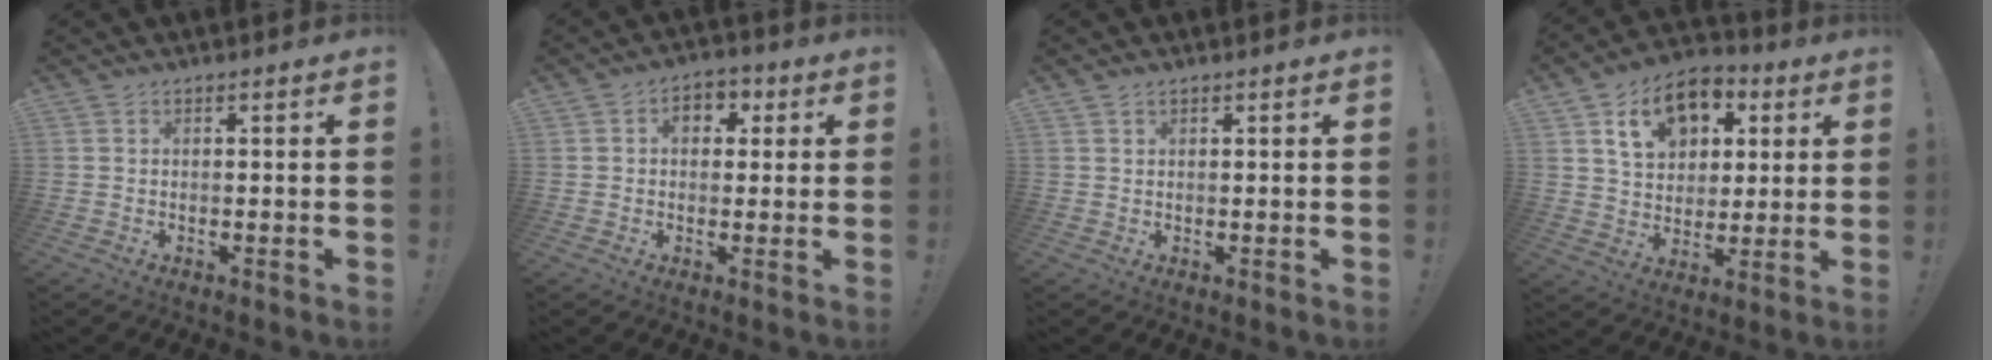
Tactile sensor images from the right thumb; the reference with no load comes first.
{"total": 6.2, "force": [1.8, 4.7, 3.7], "torque": [-0.040, -0.002, 0.028]}
{"total": 0.7, "force": [0.5, 0.3, 0.3], "torque": [-0.005, 0.000, 0.009]}
{"total": 14.9, "force": [6.8, 10.5, 8.0], "torque": [-0.118, -0.023, 0.128]}